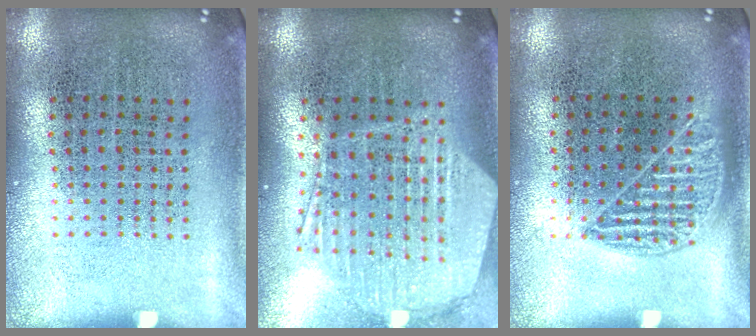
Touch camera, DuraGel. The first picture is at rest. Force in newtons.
{"total": 1.7, "press": 1.6, "slide": 0.7}
{"total": 1.0, "press": 0.8, "slide": 0.6}